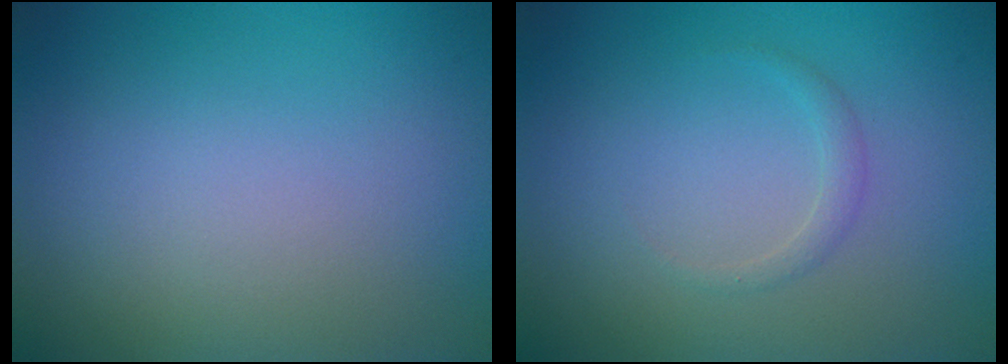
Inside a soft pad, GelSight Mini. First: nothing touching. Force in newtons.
{"total": 1.0, "press": 1.0, "slide": 0.0}